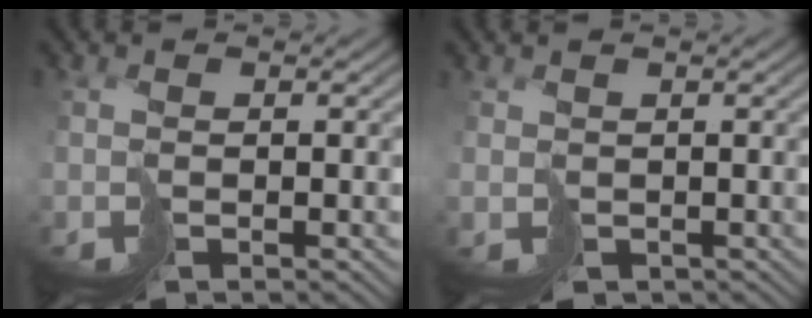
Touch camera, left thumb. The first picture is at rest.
{"total": 1.3, "force": [-0.4, 1.3, -0.2], "torque": [0.009, -0.009, 0.000]}